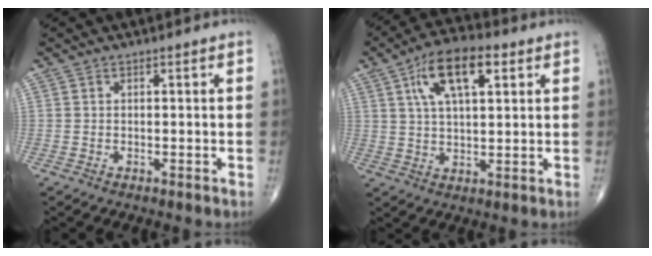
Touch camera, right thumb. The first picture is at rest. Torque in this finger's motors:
{"motor_torque": [0.49, 1.37, 1.16, 0.43, 0.11]}